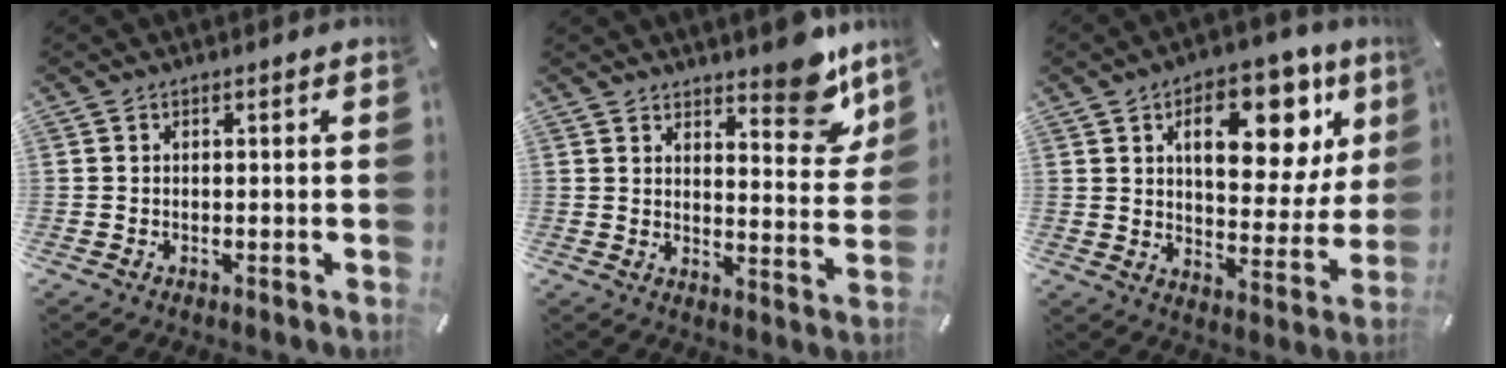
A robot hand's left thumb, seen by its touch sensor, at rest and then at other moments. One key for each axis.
{"total": 10.8, "fx": 8.3, "fy": 4.4, "fz": 5.2, "tx": -0.039, "ty": -0.068, "tz": 0.141}
{"total": 18.0, "fx": 8.3, "fy": 9.8, "fz": 12.7, "tx": -0.165, "ty": -0.038, "tz": 0.131}